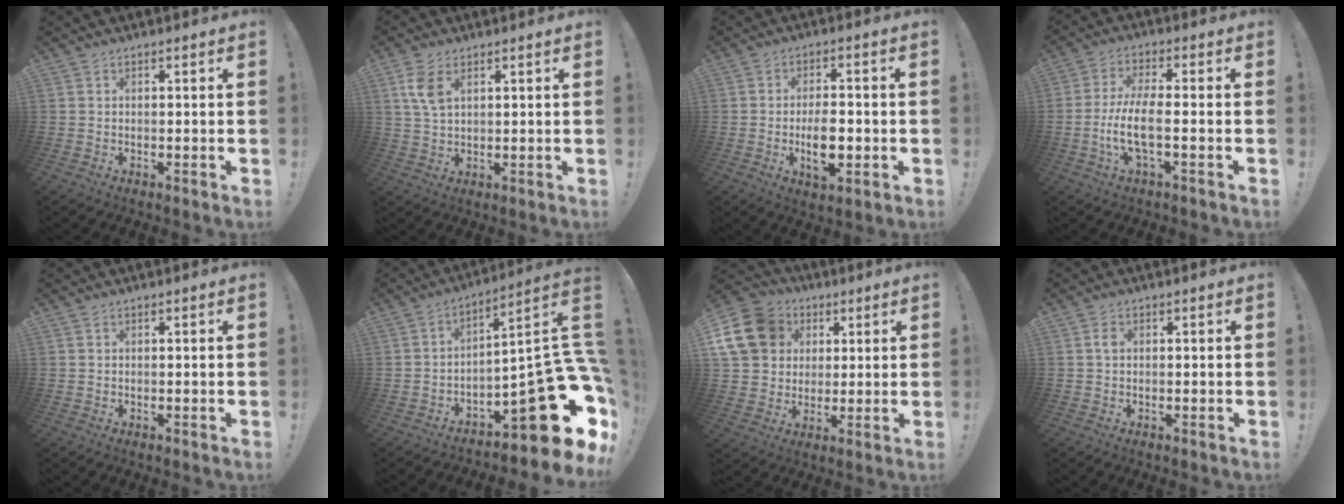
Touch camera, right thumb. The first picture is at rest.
{"total": 6.9, "force": [3.0, 3.5, 5.1], "torque": [-0.094, -0.006, 0.054]}
{"total": 9.5, "force": [-2.2, 4.4, 8.0], "torque": [-0.134, -0.001, -0.039]}
{"total": 9.7, "force": [-2.3, 2.6, 9.1], "torque": [-0.188, -0.006, -0.043]}
{"total": 0.0}
{"total": 21.8, "force": [-8.5, 7.2, 18.8], "torque": [-0.223, 0.020, -0.128]}
{"total": 17.4, "force": [5.4, 14.5, 8.0], "torque": [-0.138, -0.009, 0.117]}
{"total": 1.5, "force": [0.2, 1.0, 1.1], "torque": [-0.020, 0.003, 0.002]}